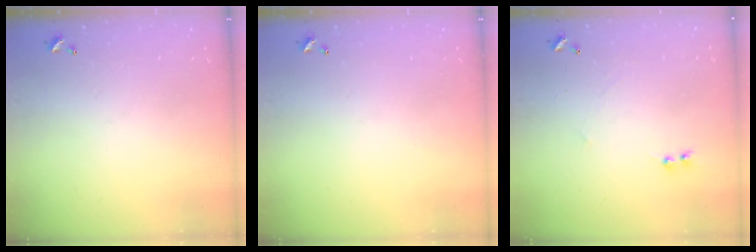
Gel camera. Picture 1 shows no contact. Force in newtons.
{"total": 0.0}
{"total": 1.1, "press": 0.9, "slide": 0.6}